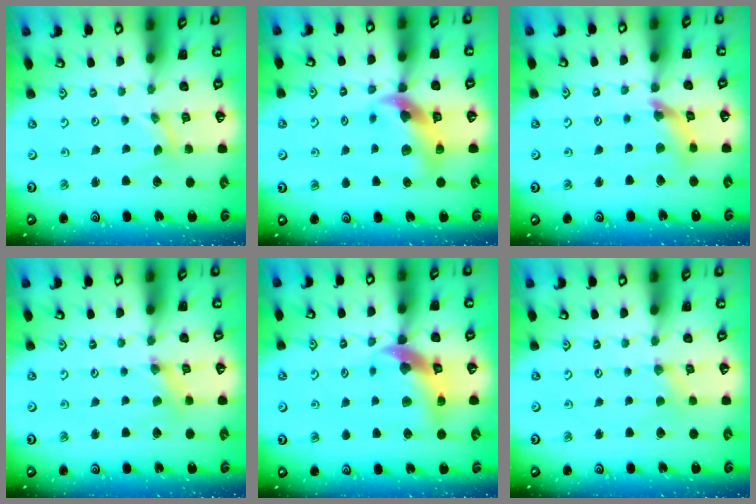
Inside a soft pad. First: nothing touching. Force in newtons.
{"total": 11.2, "press": 11.1, "slide": 1.3}
{"total": 8.2, "press": 8.1, "slide": 0.6}
{"total": 0.9, "press": 0.9, "slide": 0.2}
{"total": 12.4, "press": 12.3, "slide": 1.6}
{"total": 1.4, "press": 1.4, "slide": 0.3}